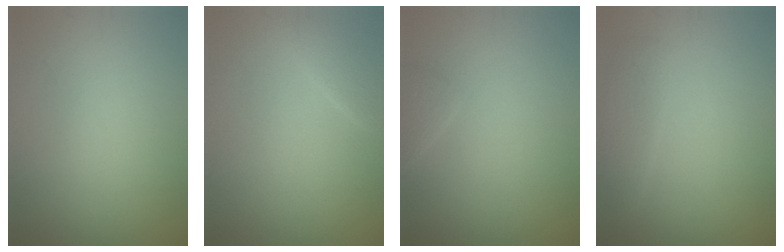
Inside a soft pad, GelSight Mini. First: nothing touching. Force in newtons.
{"total": 1.6, "press": 1.6, "slide": 0.1}
{"total": 1.0, "press": 1.0, "slide": 0.1}
{"total": 1.9, "press": 1.9, "slide": 0.2}